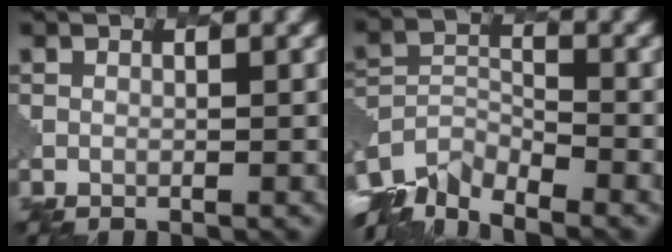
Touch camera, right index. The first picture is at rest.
{"total": 6.6, "force": [-5.7, 2.3, 2.3], "torque": [-0.048, -0.009, -0.114]}